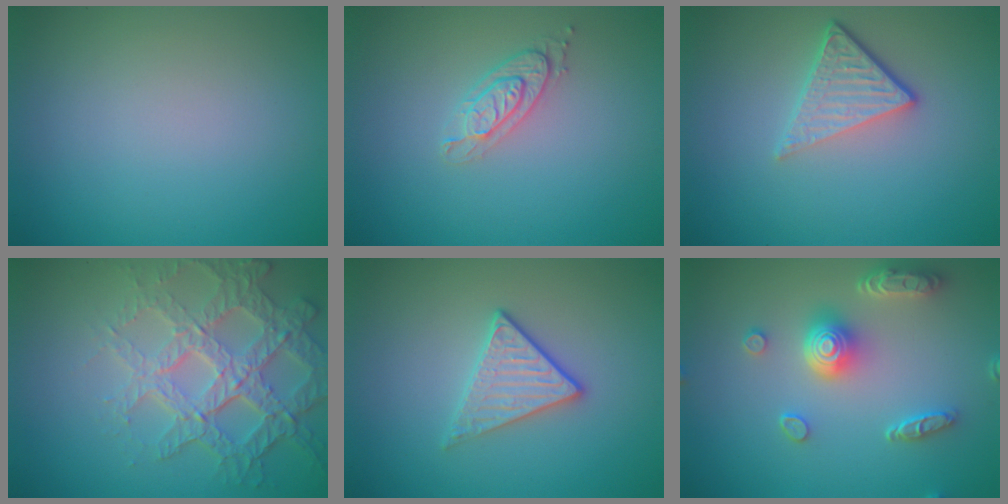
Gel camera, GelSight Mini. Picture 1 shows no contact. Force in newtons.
{"total": 2.0, "press": 2.0, "slide": 0.5}
{"total": 3.8, "press": 2.7, "slide": 2.8}
{"total": 6.6, "press": 5.0, "slide": 4.3}
{"total": 2.8, "press": 2.6, "slide": 1.1}
{"total": 4.9, "press": 3.9, "slide": 3.0}